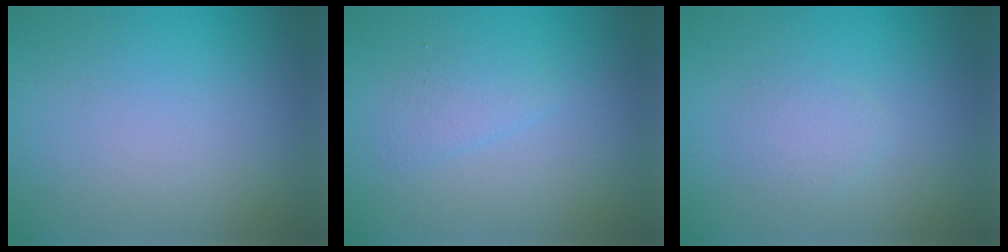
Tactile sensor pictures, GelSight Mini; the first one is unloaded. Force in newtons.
{"total": 1.6, "press": 1.6, "slide": 0.0}
{"total": 1.4, "press": 1.4, "slide": 0.0}